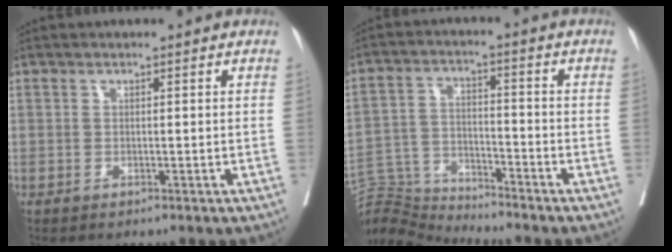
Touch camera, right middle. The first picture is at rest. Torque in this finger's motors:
{"motor_torque": [-0.50, -0.30, -0.30, -0.13]}